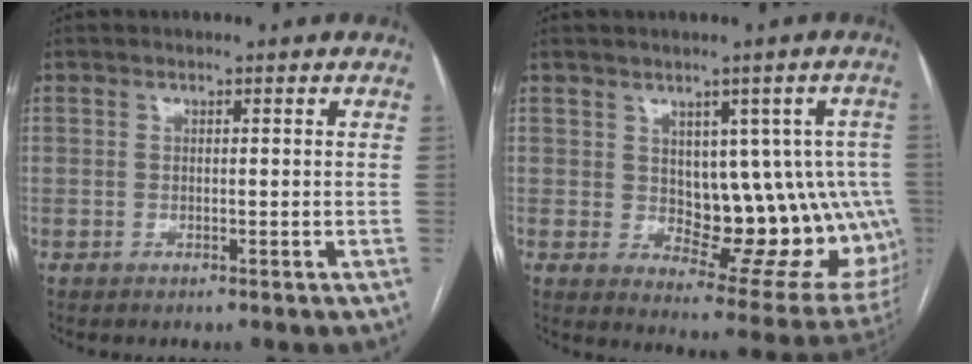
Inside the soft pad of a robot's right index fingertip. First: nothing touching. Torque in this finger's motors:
{"motor_torque": [0.28, 0.07, 0.29, 0.02]}